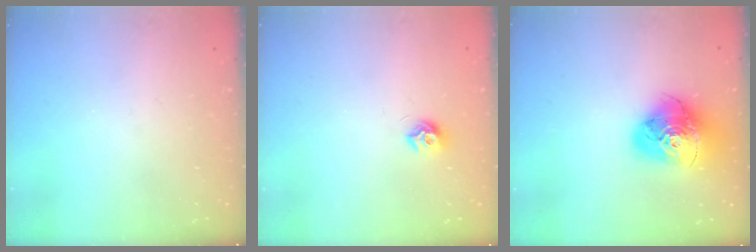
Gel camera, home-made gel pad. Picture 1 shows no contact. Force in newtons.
{"total": 7.9, "press": 7.9, "slide": 0.6}
{"total": 18.4, "press": 18.3, "slide": 2.1}